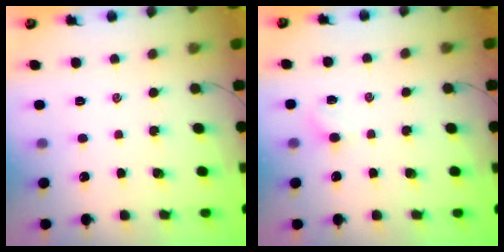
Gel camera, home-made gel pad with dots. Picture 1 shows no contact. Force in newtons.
{"total": 2.8, "press": 2.6, "slide": 1.0}